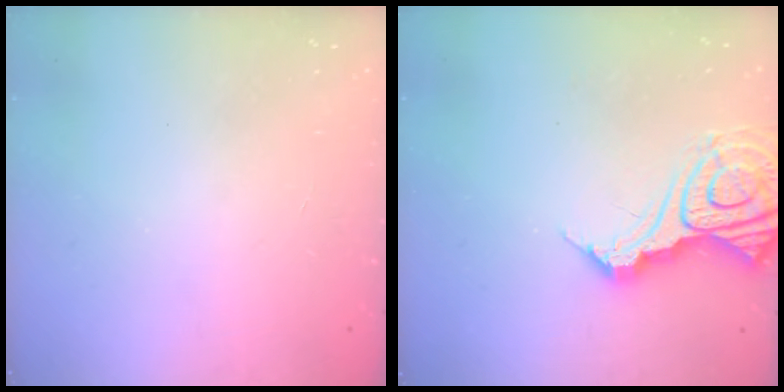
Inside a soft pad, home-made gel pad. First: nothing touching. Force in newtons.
{"total": 16.2, "press": 16.1, "slide": 2.0}